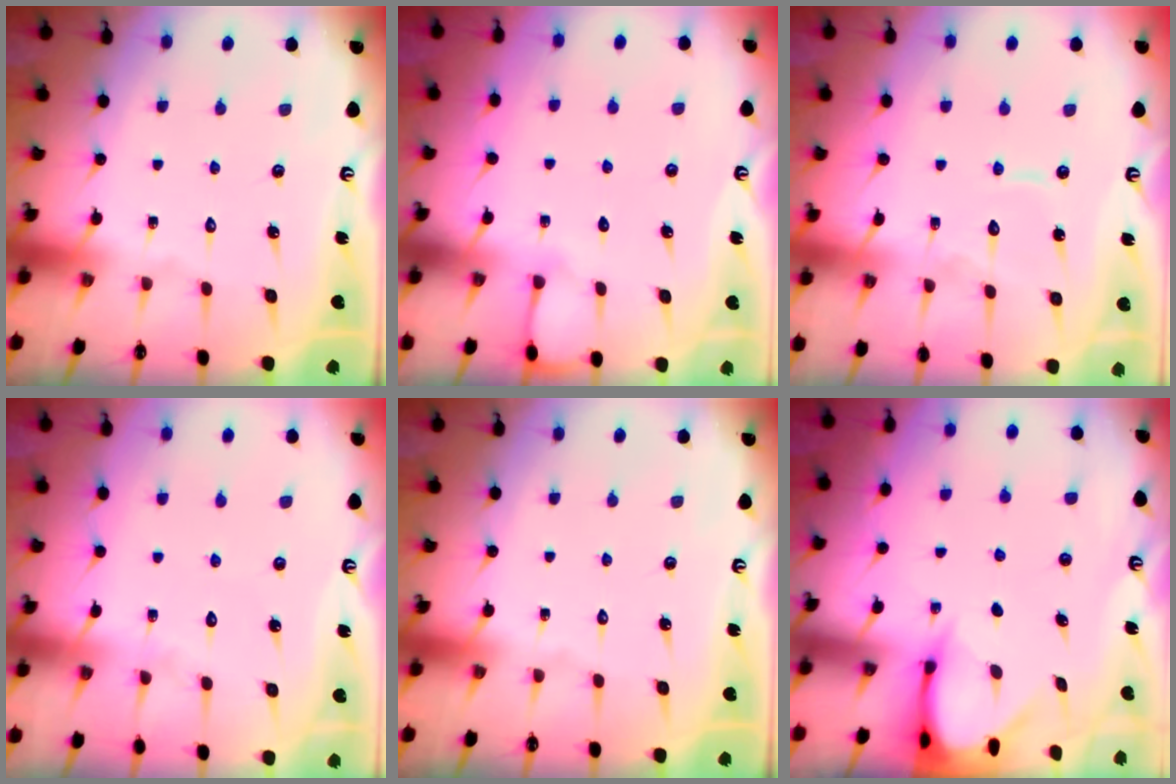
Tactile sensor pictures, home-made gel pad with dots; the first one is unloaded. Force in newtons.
{"total": 3.1, "press": 3.1, "slide": 0.4}
{"total": 5.9, "press": 5.8, "slide": 0.6}
{"total": 4.3, "press": 4.3, "slide": 0.4}
{"total": 0.0}
{"total": 3.7, "press": 3.7, "slide": 0.3}